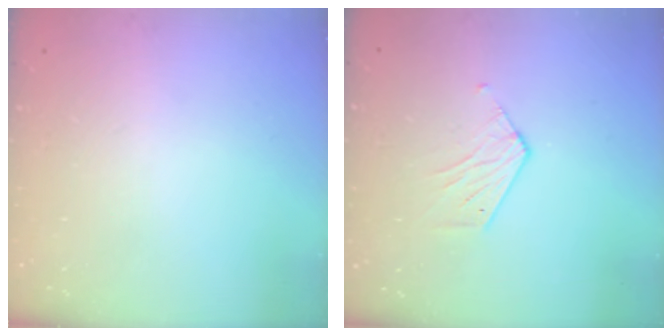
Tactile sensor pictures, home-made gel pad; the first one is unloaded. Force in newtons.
{"total": 5.3, "press": 5.3, "slide": 0.3}